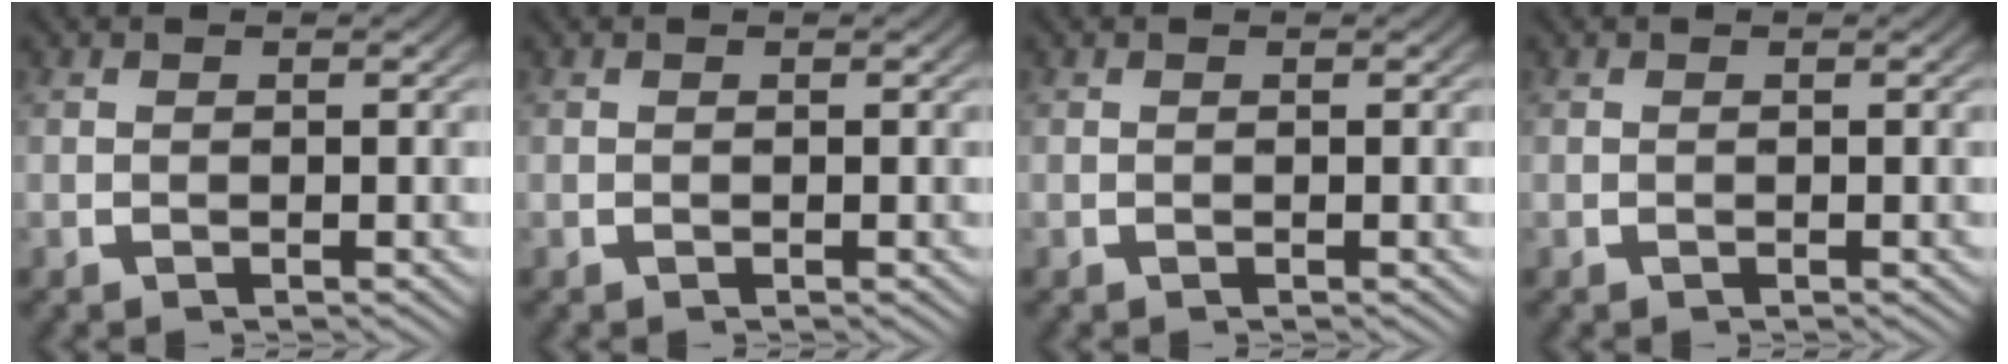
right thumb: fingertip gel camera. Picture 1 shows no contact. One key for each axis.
{"total": 0.0}
{"total": 0.0}
{"total": 0.0}